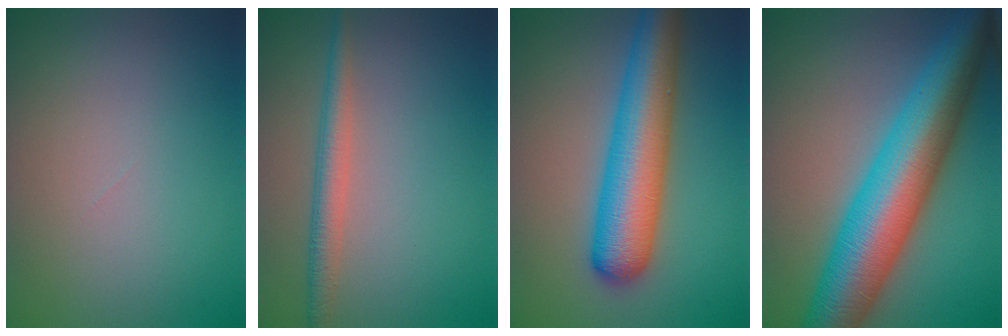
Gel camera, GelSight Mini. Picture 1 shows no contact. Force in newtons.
{"total": 2.7, "press": 2.7, "slide": 0.1}
{"total": 8.3, "press": 8.3, "slide": 0.3}
{"total": 12.3, "press": 12.3, "slide": 0.1}